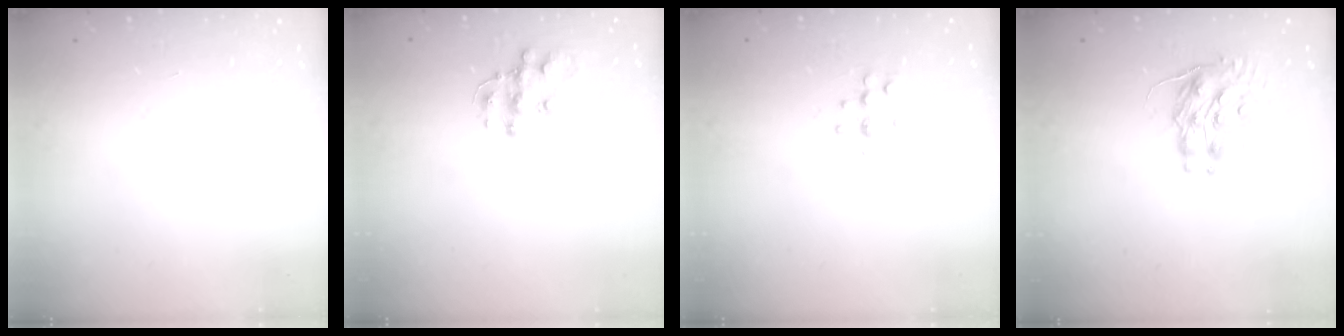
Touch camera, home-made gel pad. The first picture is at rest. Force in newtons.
{"total": 10.7, "press": 10.7, "slide": 0.7}
{"total": 4.5, "press": 4.3, "slide": 1.2}
{"total": 8.9, "press": 8.9, "slide": 0.3}